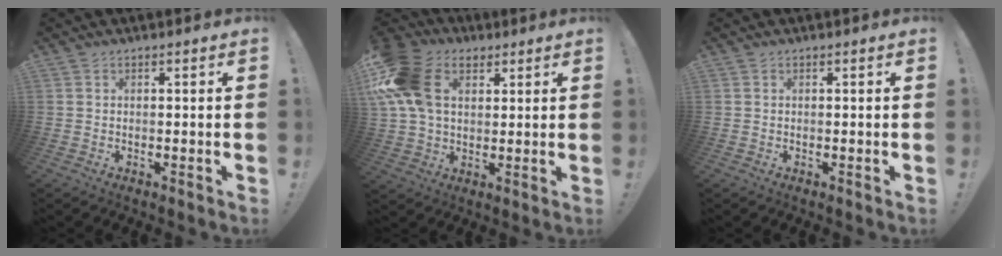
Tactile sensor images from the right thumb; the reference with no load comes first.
{"total": 18.3, "force": [5.9, 12.9, 11.5], "torque": [-0.229, -0.003, 0.116]}
{"total": 0.0}